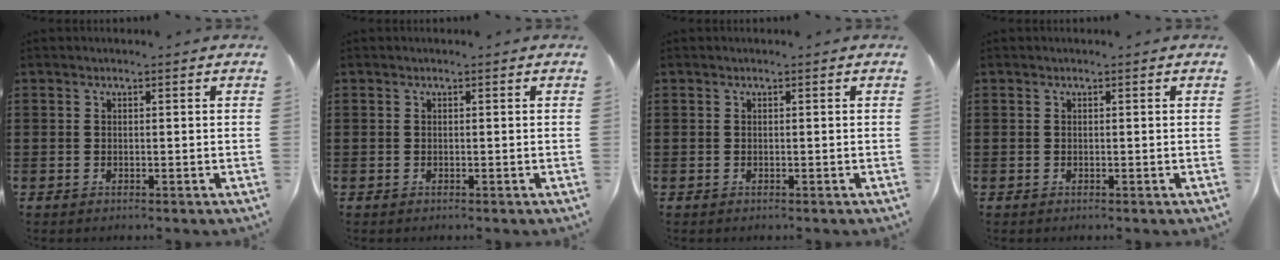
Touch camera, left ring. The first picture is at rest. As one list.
[{"total": 0.0}, {"total": 0.0}, {"total": 0.0}]